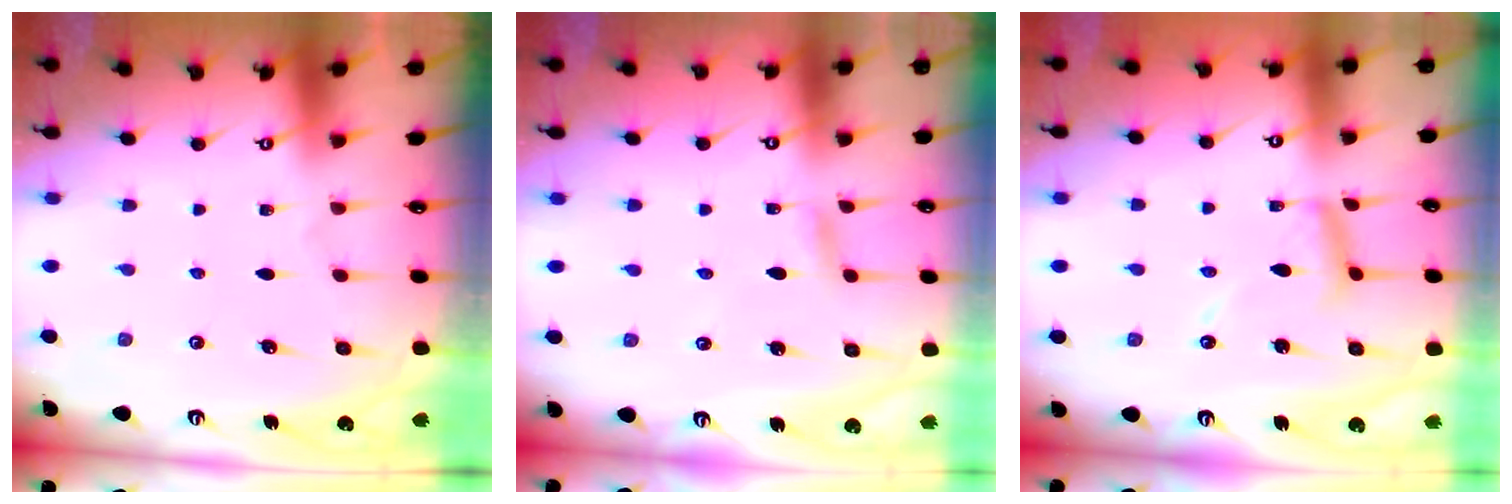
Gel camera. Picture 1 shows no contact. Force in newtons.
{"total": 3.1, "press": 3.0, "slide": 0.3}
{"total": 10.4, "press": 10.4, "slide": 0.9}